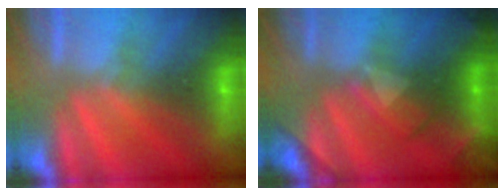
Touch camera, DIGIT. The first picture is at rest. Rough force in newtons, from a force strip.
{"total": 2.6}